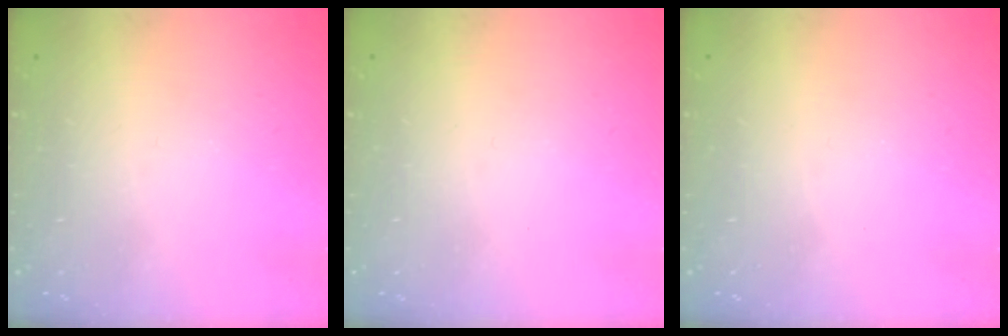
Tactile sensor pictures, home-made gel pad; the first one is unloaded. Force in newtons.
{"total": 0.0}
{"total": 0.0}